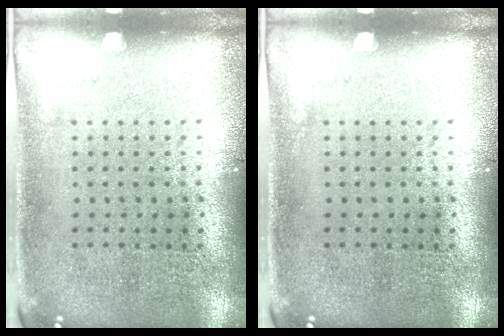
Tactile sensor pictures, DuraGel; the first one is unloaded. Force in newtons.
{"total": 0.0}